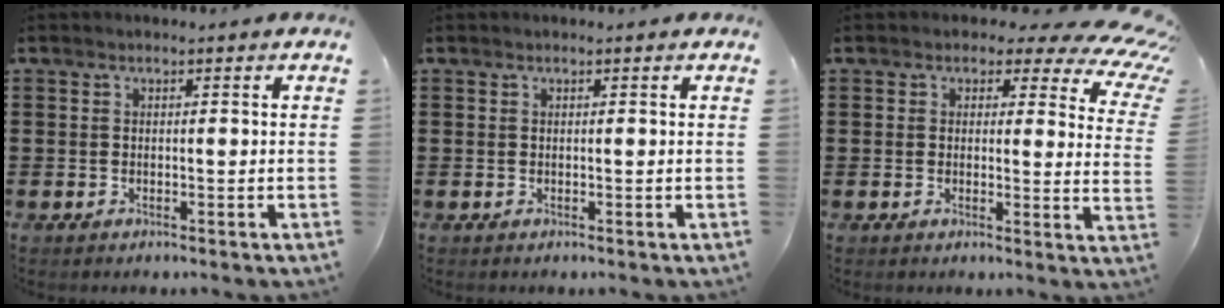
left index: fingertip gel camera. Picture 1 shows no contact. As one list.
[{"total": 0.0}, {"total": 4.3, "force": [2.8, 2.3, 2.4], "torque": [-0.039, -0.017, 0.041]}]